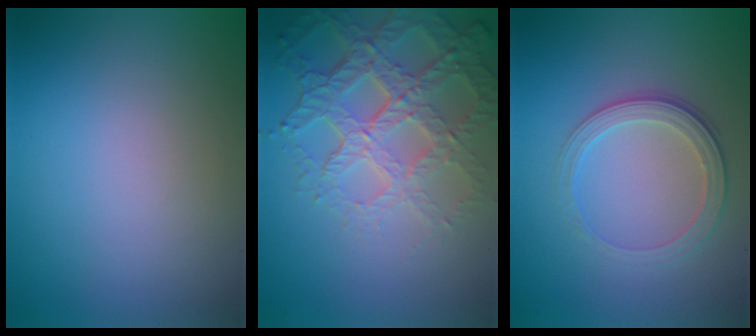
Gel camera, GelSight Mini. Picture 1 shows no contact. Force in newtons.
{"total": 7.4, "press": 5.2, "slide": 5.2}
{"total": 2.8, "press": 2.7, "slide": 0.9}